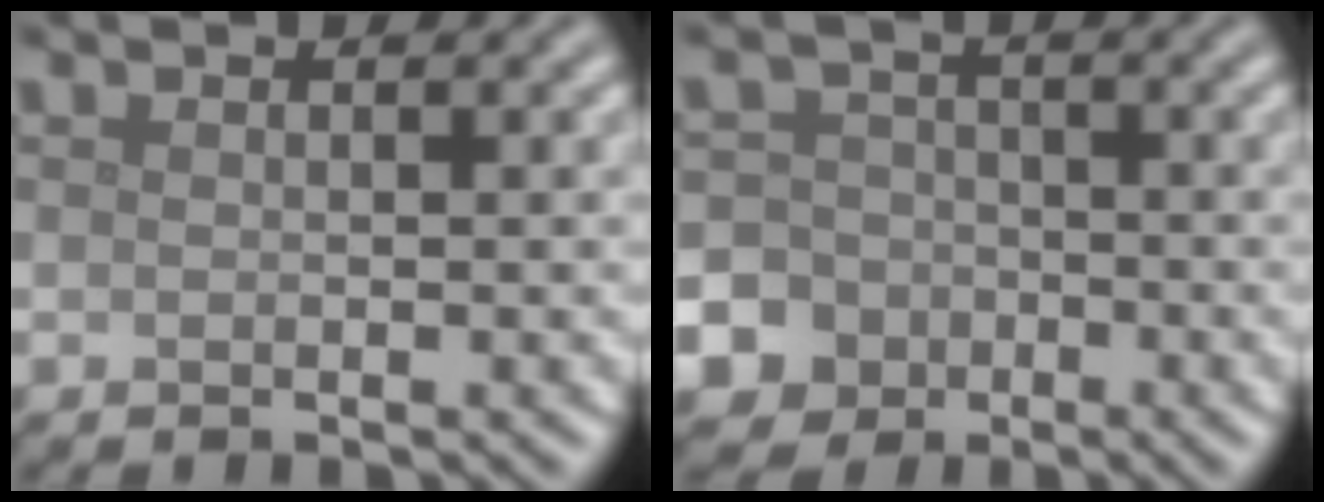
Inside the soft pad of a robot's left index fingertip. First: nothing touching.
{"total": 9.9, "force": [-4.8, 8.4, 1.7], "torque": [-0.047, -0.026, -0.111]}